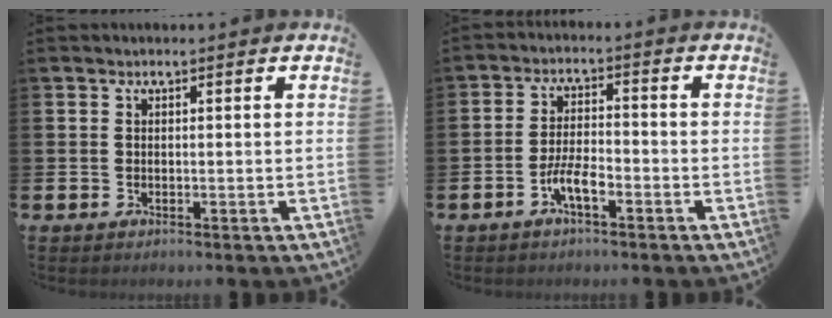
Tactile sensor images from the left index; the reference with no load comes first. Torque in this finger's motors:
{"motor_torque": [0.87, 0.40, 0.15, 0.11]}